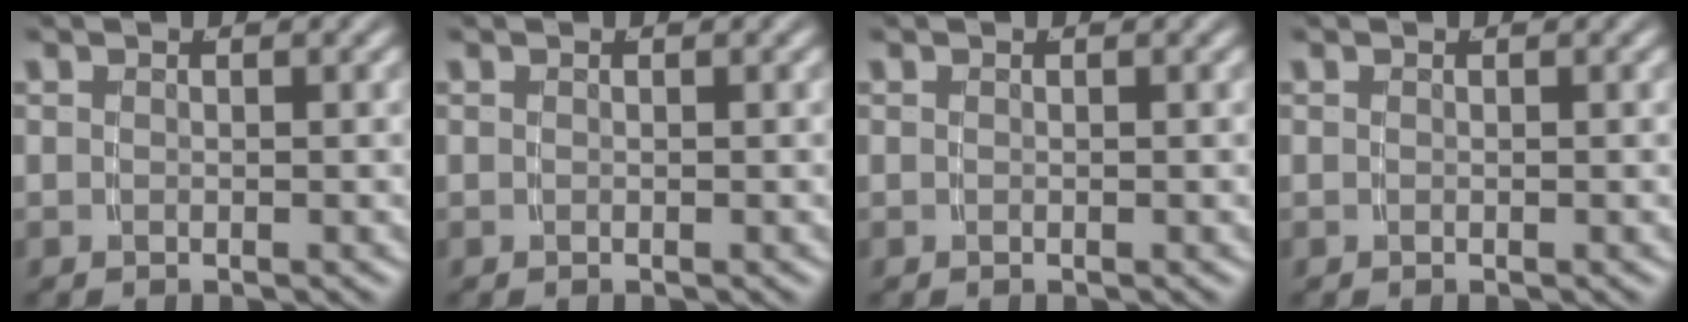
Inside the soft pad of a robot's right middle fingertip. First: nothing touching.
{"total": 0.0}
{"total": 0.0}
{"total": 0.0}